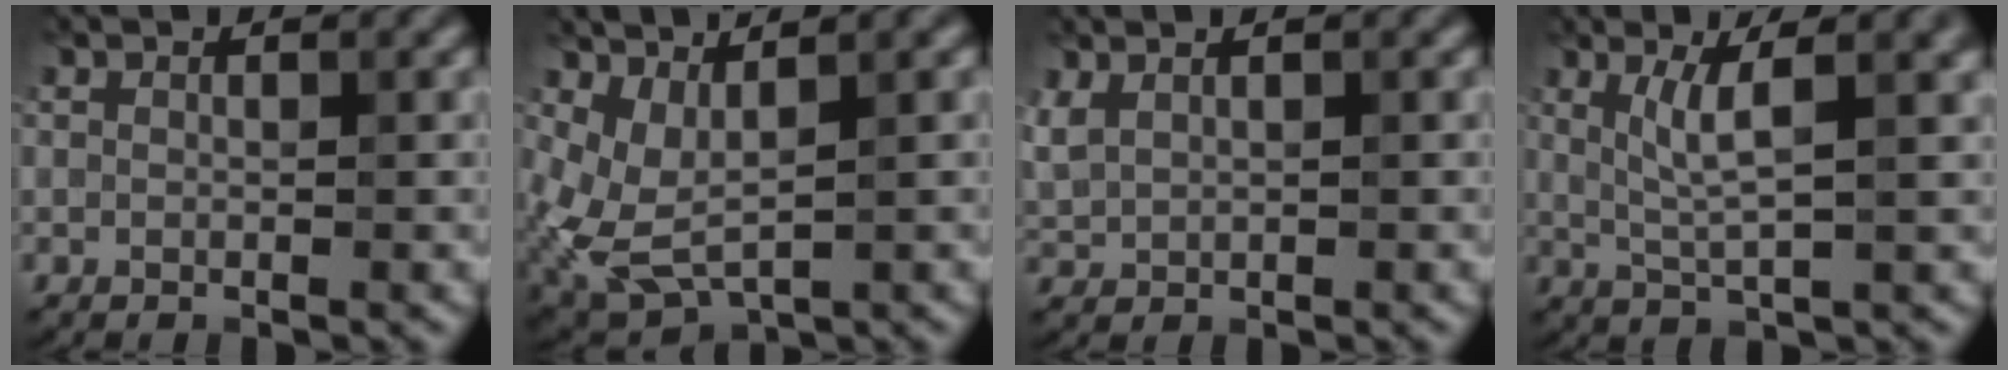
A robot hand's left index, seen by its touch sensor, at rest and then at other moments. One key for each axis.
{"total": 3.4, "fx": 0.4, "fy": 1.4, "fz": 3.1, "tx": -0.086, "ty": -0.012, "tz": 0.017}
{"total": 0.7, "fx": 0.6, "fy": 0.3, "fz": -0.1, "tx": -0.007, "ty": 0.001, "tz": 0.019}
{"total": 3.8, "fx": 1.2, "fy": 0.4, "fz": 3.5, "tx": -0.068, "ty": 0.002, "tz": 0.024}